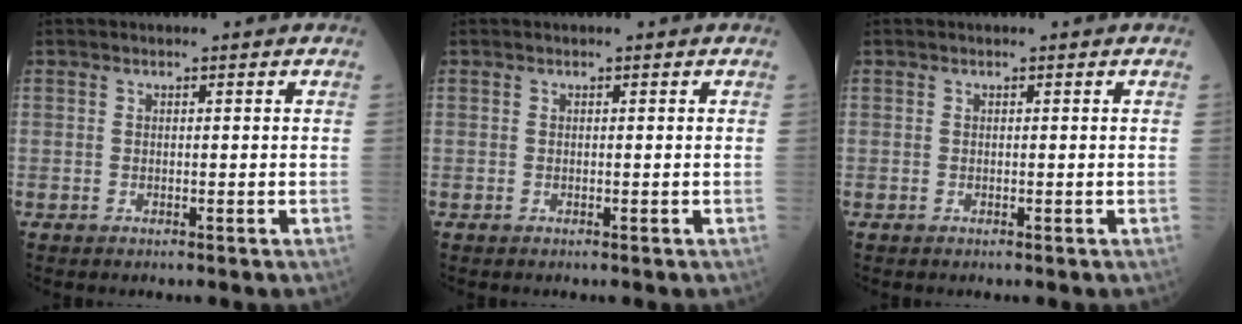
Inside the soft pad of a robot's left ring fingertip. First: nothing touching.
{"total": 0.0}
{"total": 0.0}